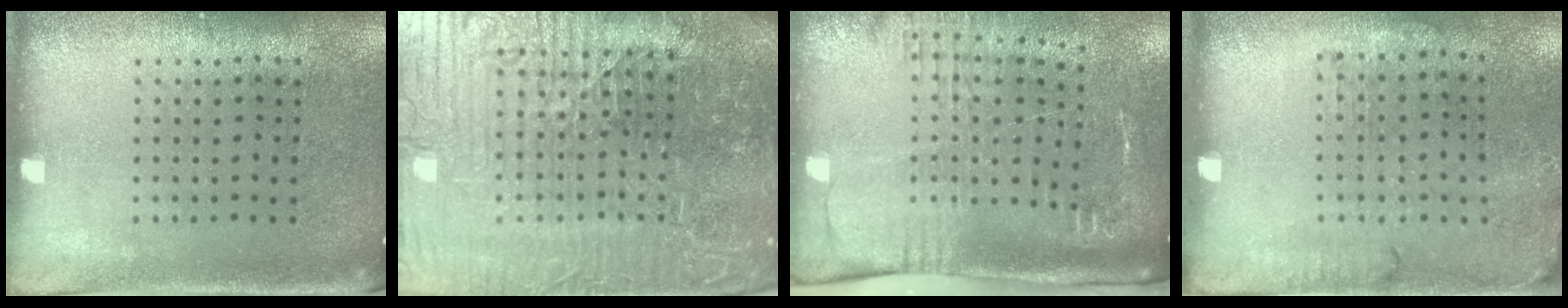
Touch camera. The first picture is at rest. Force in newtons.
{"total": 7.7, "press": 6.9, "slide": 3.4}
{"total": 2.6, "press": 2.0, "slide": 1.7}
{"total": 1.7, "press": 1.2, "slide": 1.2}